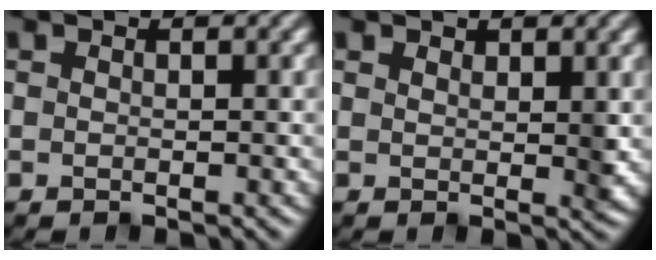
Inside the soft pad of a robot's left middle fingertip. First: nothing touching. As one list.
[{"total": 2.0, "force": [1.6, 0.5, 1.1], "torque": [-0.013, -0.005, 0.031]}]